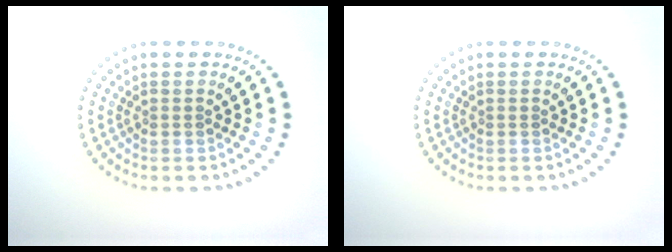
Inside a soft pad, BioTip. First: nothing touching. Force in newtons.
{"total": 0.0}